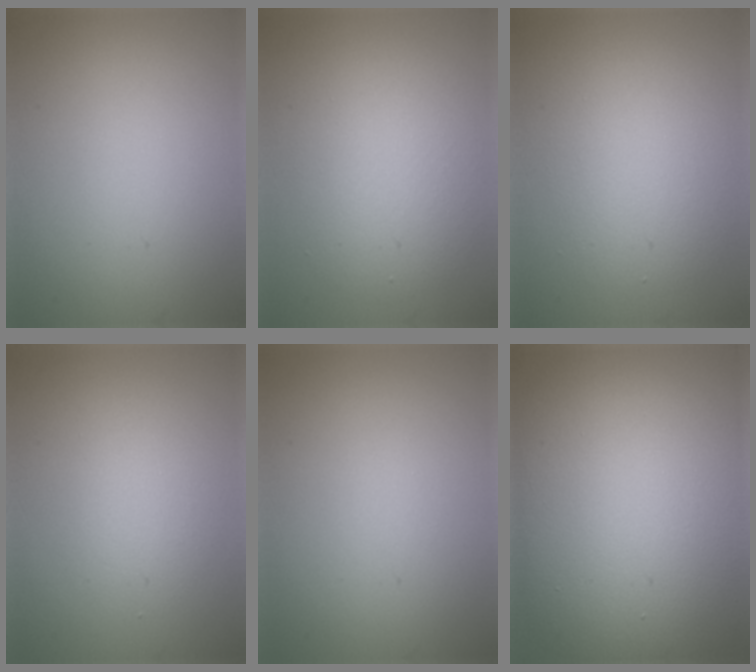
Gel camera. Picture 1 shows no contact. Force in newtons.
{"total": 4.8, "press": 4.8, "slide": 0.5}
{"total": 4.3, "press": 4.3, "slide": 0.1}
{"total": 2.3, "press": 2.3, "slide": 0.1}
{"total": 0.0}
{"total": 17.9, "press": 17.9, "slide": 1.2}